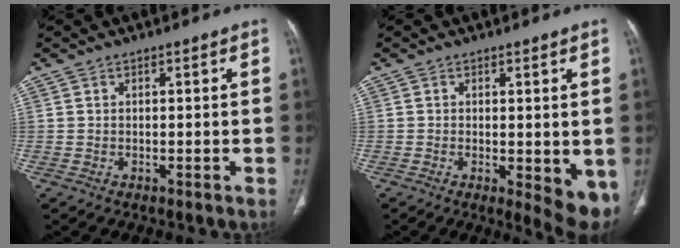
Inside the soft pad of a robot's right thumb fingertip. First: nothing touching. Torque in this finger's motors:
{"motor_torque": [0.03, 0.82, 0.01, -0.04, 0.01]}